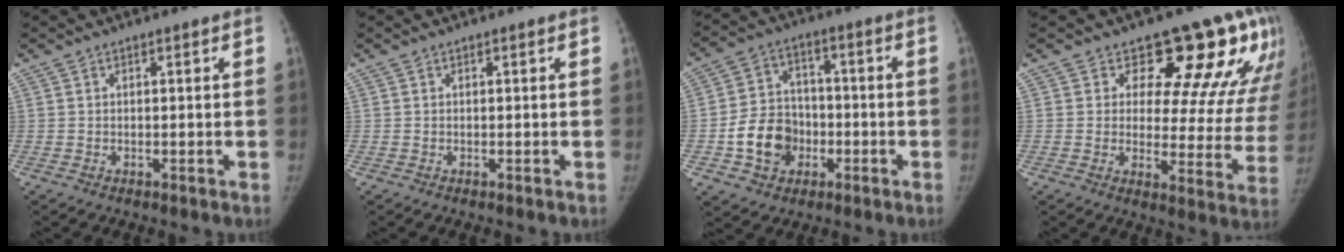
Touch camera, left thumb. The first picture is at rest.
{"total": 0.0}
{"total": 11.5, "force": [-3.2, 9.4, 5.7], "torque": [-0.067, 0.023, -0.057]}
{"total": 17.3, "force": [11.9, 7.7, 9.9], "torque": [-0.064, -0.070, 0.132]}